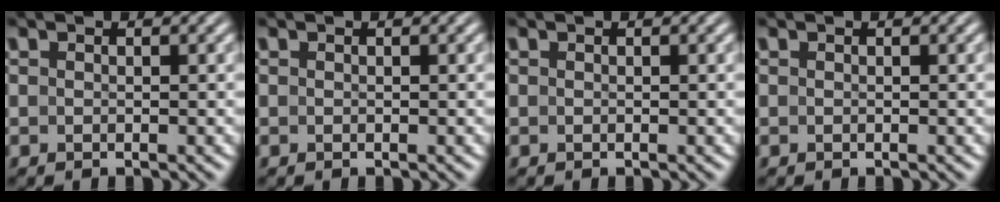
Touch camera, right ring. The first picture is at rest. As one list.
[{"total": 0.0}, {"total": 0.0}, {"total": 0.0}]